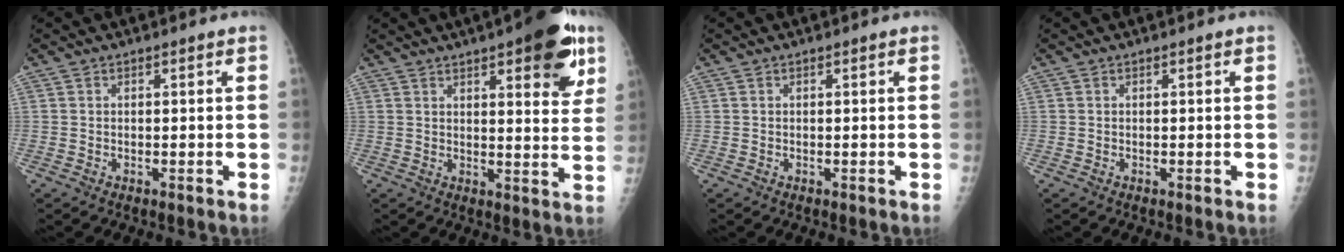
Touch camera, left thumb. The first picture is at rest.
{"total": 14.7, "force": [7.8, 4.6, 11.6], "torque": [-0.117, -0.028, 0.098]}
{"total": 0.0}
{"total": 0.0}